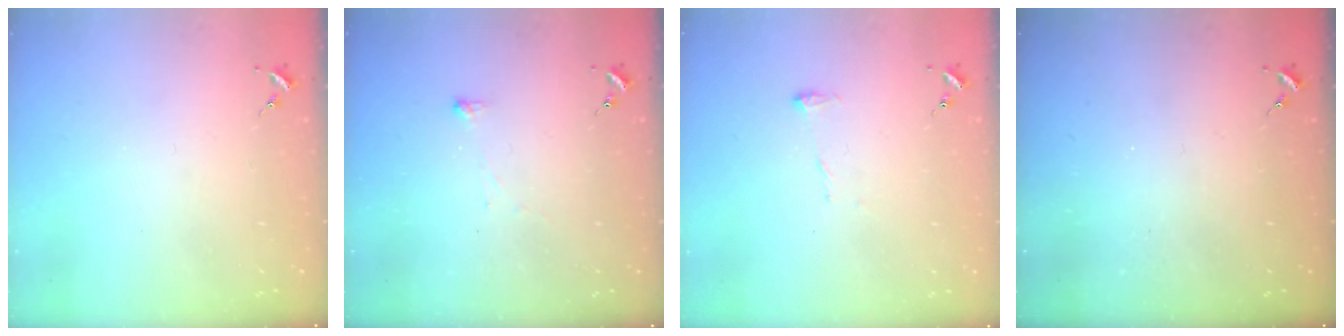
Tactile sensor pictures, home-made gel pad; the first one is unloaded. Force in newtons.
{"total": 2.9, "press": 2.9, "slide": 0.3}
{"total": 7.6, "press": 7.6, "slide": 0.2}
{"total": 0.0}